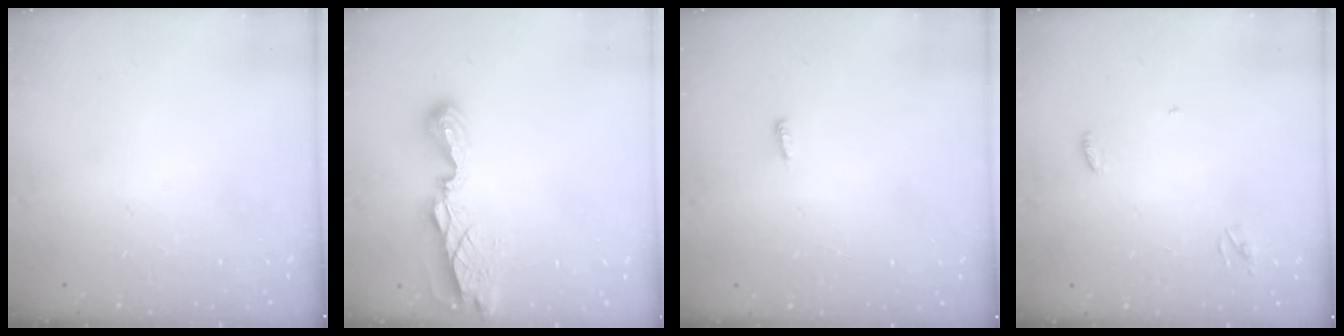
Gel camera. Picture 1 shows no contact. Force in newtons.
{"total": 8.3, "press": 8.3, "slide": 0.7}
{"total": 3.6, "press": 3.4, "slide": 1.0}
{"total": 3.3, "press": 3.2, "slide": 0.3}